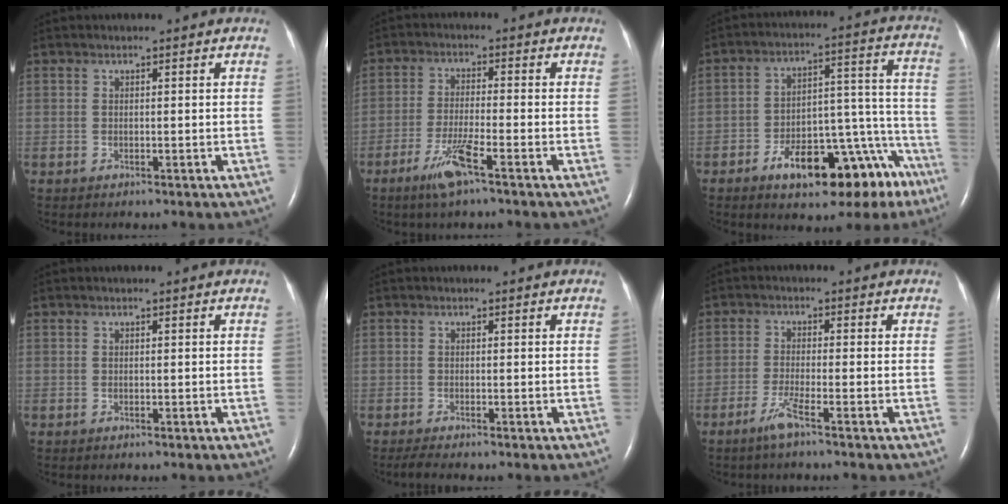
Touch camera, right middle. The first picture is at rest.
{"total": 5.8, "force": [-3.6, 0.1, 4.6], "torque": [-0.099, -0.011, -0.070]}
{"total": 19.2, "force": [-12.3, 7.4, 12.7], "torque": [-0.102, 0.070, -0.171]}
{"total": 0.0}
{"total": 1.6, "force": [-1.3, -0.2, 0.9], "torque": [-0.028, -0.008, -0.027]}
{"total": 3.2, "force": [-2.2, -0.4, 2.3], "torque": [-0.055, -0.007, -0.048]}